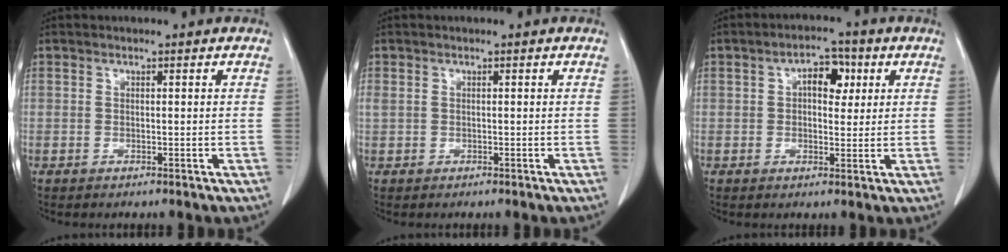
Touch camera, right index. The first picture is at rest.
{"total": 0.6, "force": [0.0, 0.5, 0.4], "torque": [-0.019, 0.012, 0.004]}
{"total": 5.4, "force": [1.5, 2.9, 4.3], "torque": [-0.064, 0.017, 0.021]}